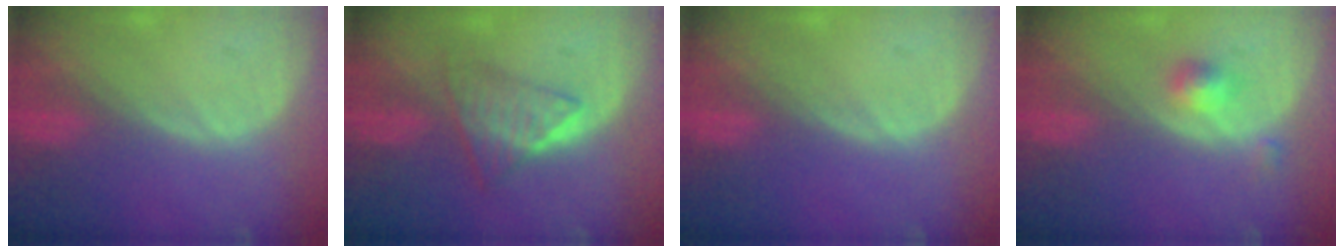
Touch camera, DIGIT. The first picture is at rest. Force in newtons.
{"total": 6.2, "press": 5.4, "slide": 3.1}
{"total": 0.0}
{"total": 2.6, "press": 2.4, "slide": 1.1}